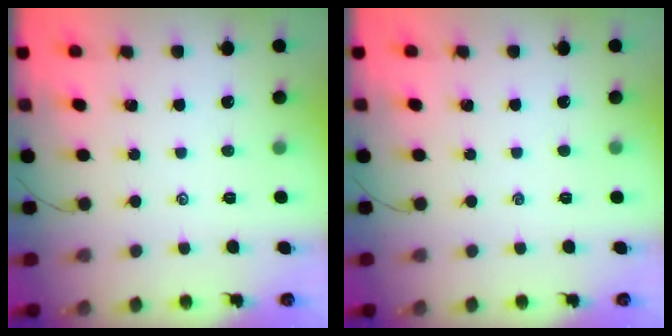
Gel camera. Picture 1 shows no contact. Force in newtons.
{"total": 0.0}